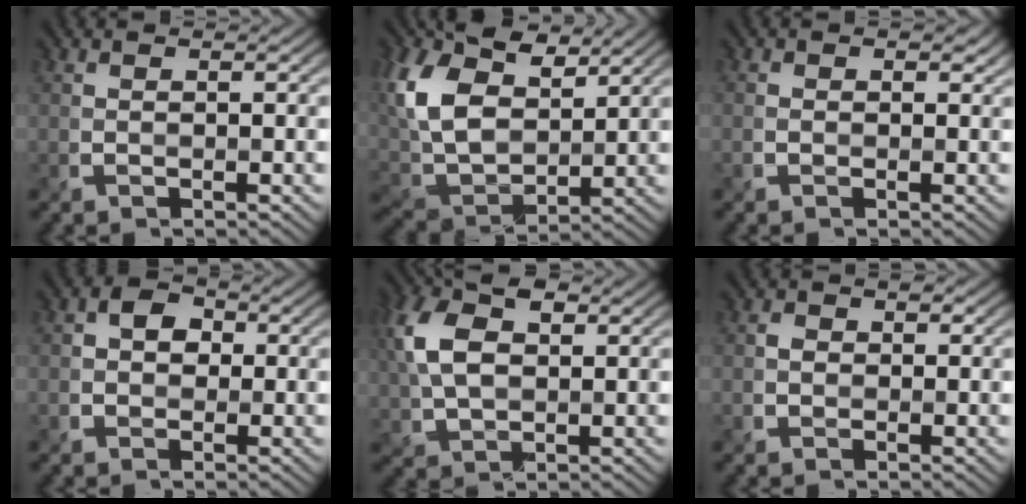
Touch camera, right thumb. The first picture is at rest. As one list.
[{"total": 13.5, "force": [5.4, 8.1, 9.3], "torque": [-0.237, 0.015, 0.101]}, {"total": 0.9, "force": [0.0, 0.8, 0.3], "torque": [-0.004, -0.006, -0.002]}, {"total": 2.7, "force": [-0.1, 2.4, 1.4], "torque": [-0.017, 0.005, -0.012]}, {"total": 9.4, "force": [2.1, 5.8, 7.1], "torque": [-0.182, 0.016, 0.032]}, {"total": 1.1, "force": [-0.3, 1.0, 0.2], "torque": [0.000, -0.001, -0.012]}]